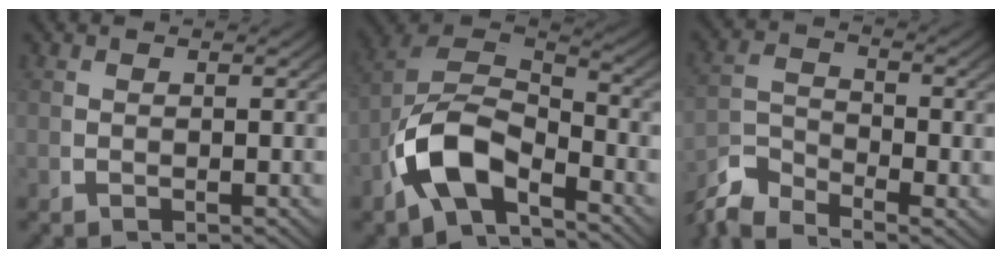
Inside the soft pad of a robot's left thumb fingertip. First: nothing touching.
{"total": 11.2, "force": [-2.5, 7.5, 8.0], "torque": [-0.193, -0.050, -0.027]}
{"total": 4.9, "force": [-3.6, 2.3, 2.4], "torque": [-0.037, -0.020, -0.066]}